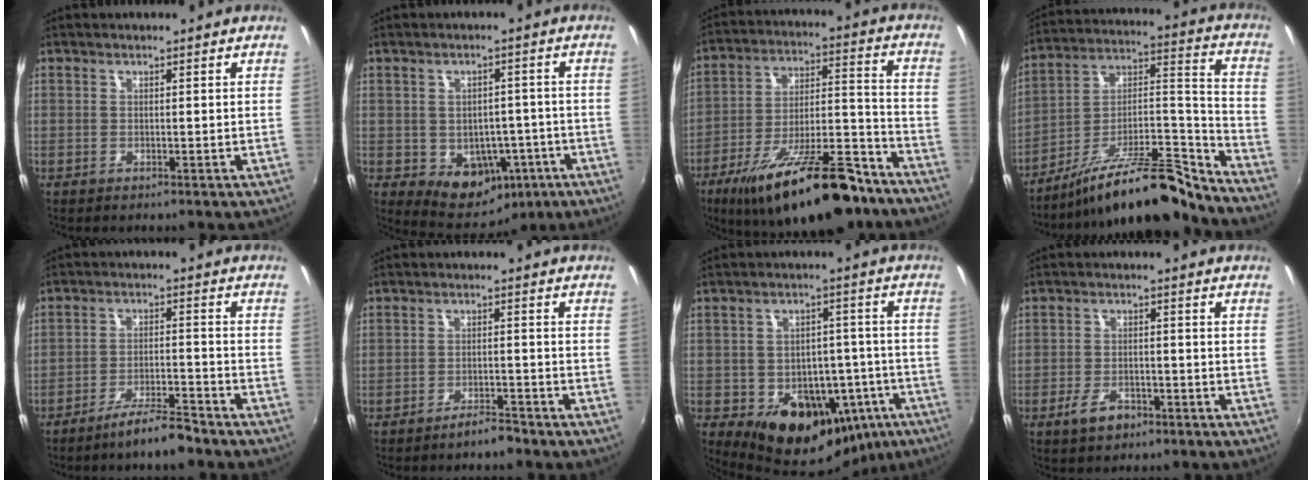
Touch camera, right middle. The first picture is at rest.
{"total": 9.4, "force": [-3.4, 7.6, 4.4], "torque": [-0.078, 0.015, -0.019]}
{"total": 24.6, "force": [-17.3, 7.5, 15.8], "torque": [-0.265, -0.014, -0.258]}
{"total": 18.7, "force": [-15.8, 3.5, 9.4], "torque": [-0.130, 0.026, -0.262]}
{"total": 6.9, "force": [-5.8, 0.3, 3.6], "torque": [-0.077, 0.002, -0.096]}
{"total": 3.2, "force": [-2.9, 0.4, 1.3], "torque": [-0.033, 0.001, -0.044]}
{"total": 17.7, "force": [-7.8, 13.2, 8.8], "torque": [-0.160, 0.024, -0.072]}
{"total": 4.7, "force": [-3.1, 2.3, 2.7], "torque": [-0.064, -0.001, -0.052]}